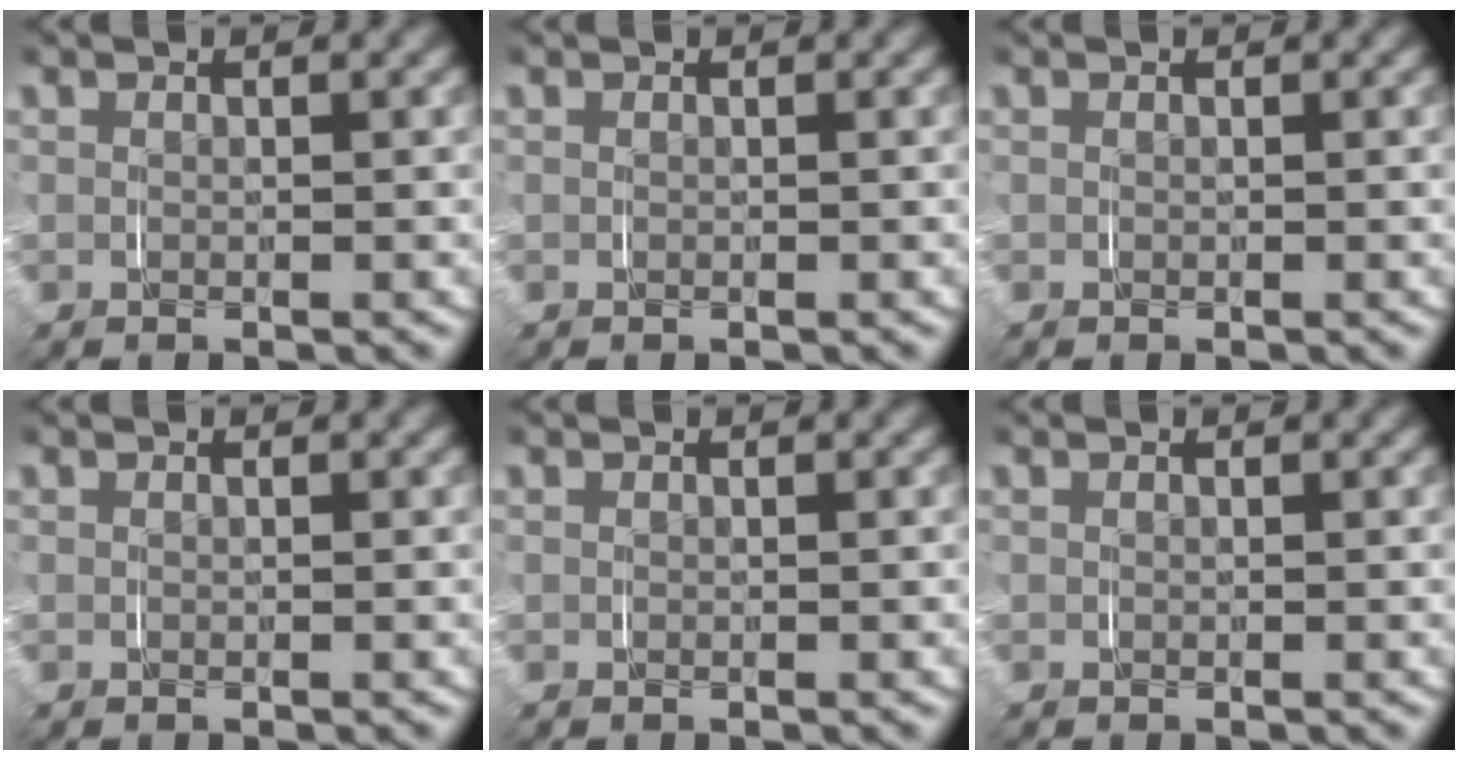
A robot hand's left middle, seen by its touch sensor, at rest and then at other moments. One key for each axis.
{"total": 0.0}
{"total": 0.0}
{"total": 0.0}
{"total": 0.0}
{"total": 0.0}